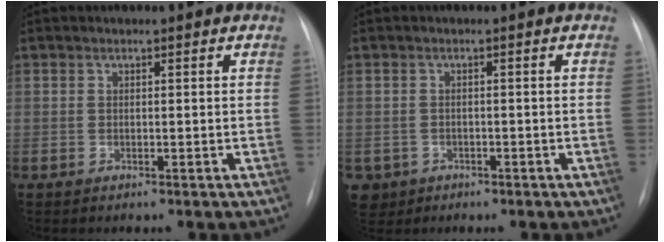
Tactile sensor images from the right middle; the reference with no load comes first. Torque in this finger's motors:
{"motor_torque": [0.56, -0.64, 0.09, 0.02]}